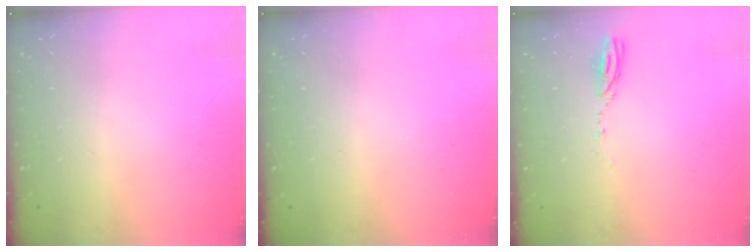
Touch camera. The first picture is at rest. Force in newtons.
{"total": 0.0}
{"total": 2.9, "press": 2.9, "slide": 0.4}